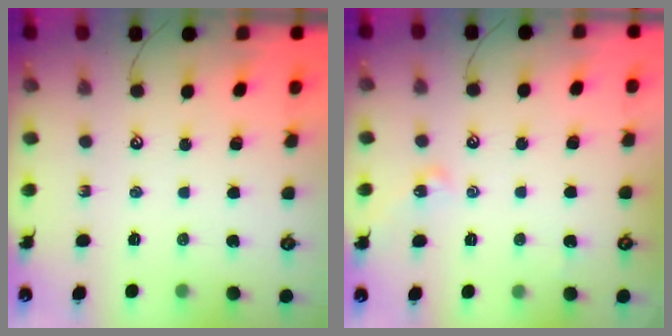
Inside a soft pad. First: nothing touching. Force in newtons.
{"total": 5.6, "press": 5.5, "slide": 0.7}